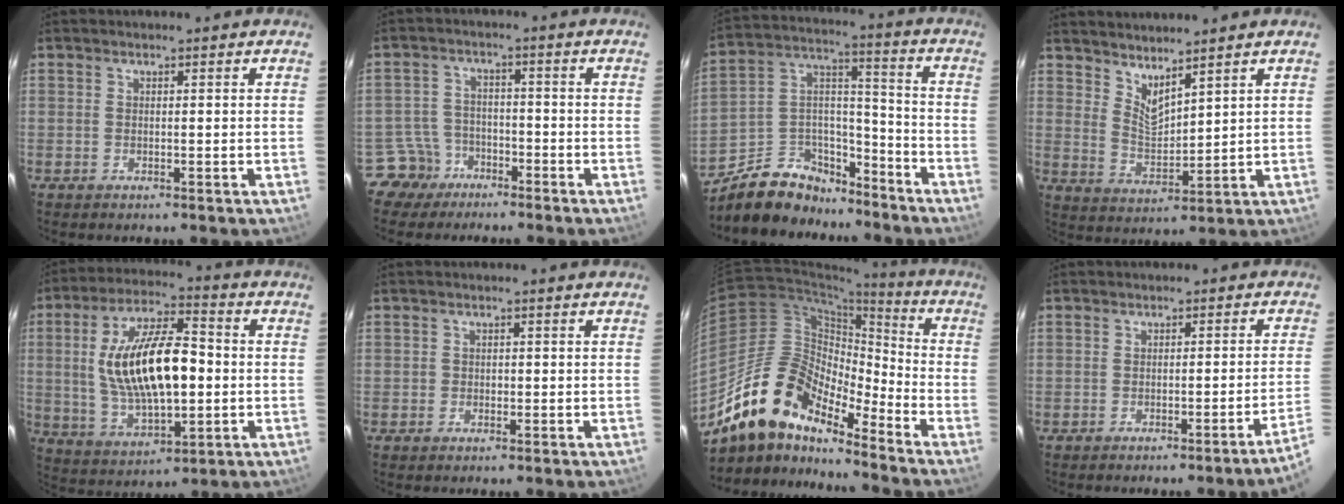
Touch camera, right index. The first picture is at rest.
{"total": 5.4, "force": [-3.9, 3.7, -0.3], "torque": [-0.009, 0.023, -0.077]}
{"total": 15.6, "force": [-12.0, 8.4, 5.5], "torque": [-0.122, 0.061, -0.187]}
{"total": 5.8, "force": [4.8, 1.4, 2.8], "torque": [-0.047, -0.010, 0.094]}
{"total": 18.6, "force": [0.4, 7.8, 16.9], "torque": [-0.320, 0.011, 0.019]}
{"total": 1.0, "force": [-0.3, 0.9, 0.1], "torque": [0.000, 0.000, -0.003]}
{"total": 16.3, "force": [-13.0, 5.6, 8.1], "torque": [-0.139, 0.003, -0.257]}
{"total": 4.5, "force": [-2.7, -2.0, 3.1], "torque": [-0.053, -0.010, -0.027]}